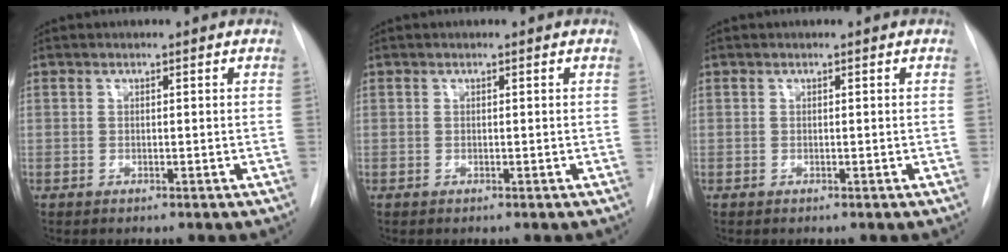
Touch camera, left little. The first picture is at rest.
{"total": 0.0}
{"total": 0.0}